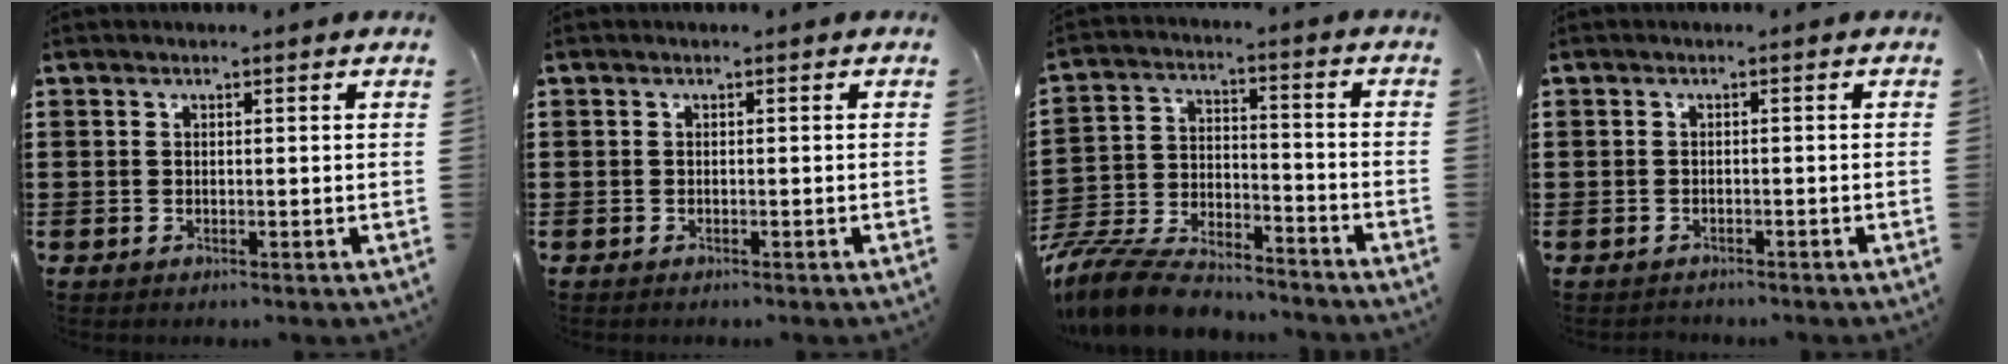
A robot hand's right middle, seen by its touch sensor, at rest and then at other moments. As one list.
[{"total": 0.0}, {"total": 9.9, "force": [-9.4, 1.9, 2.6], "torque": [-0.062, 0.015, -0.189]}, {"total": 1.0, "force": [-0.8, 0.5, -0.2], "torque": [0.003, 0.005, -0.020]}]